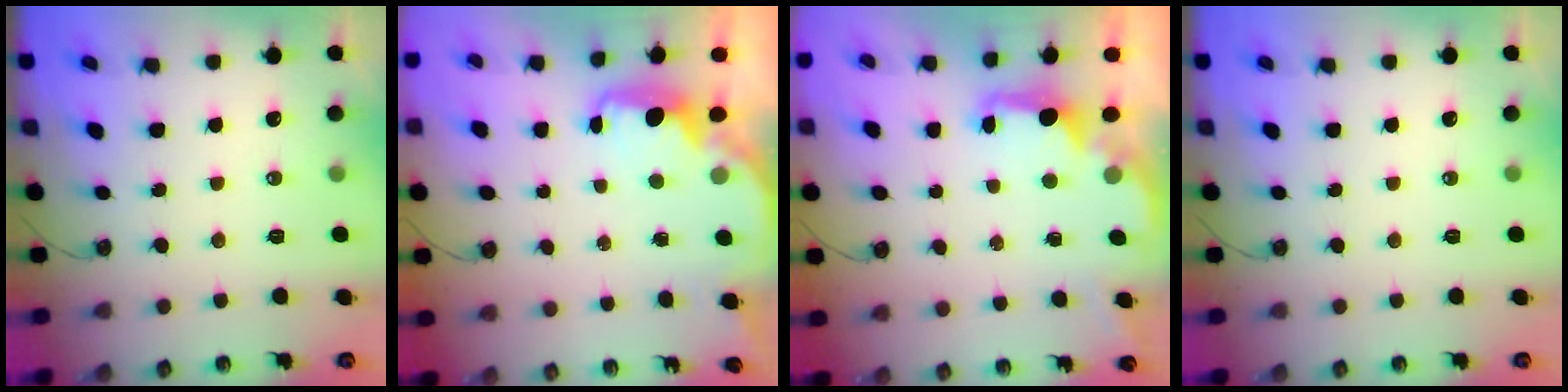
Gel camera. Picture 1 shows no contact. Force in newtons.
{"total": 2.4, "press": 2.3, "slide": 0.8}
{"total": 1.9, "press": 1.7, "slide": 0.7}
{"total": 0.0}